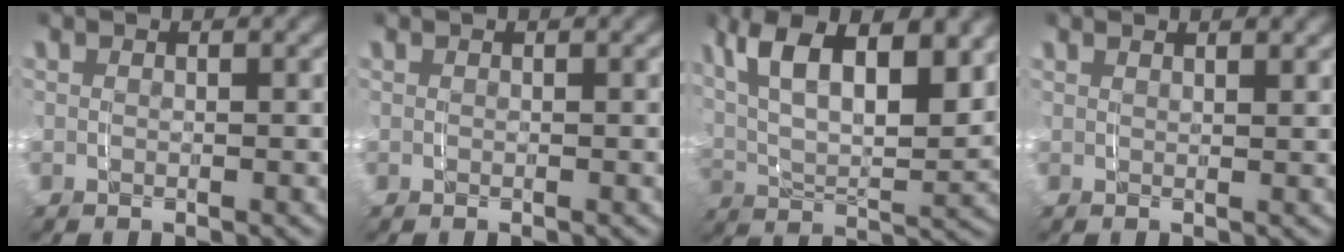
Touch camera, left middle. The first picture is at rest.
{"total": 0.0}
{"total": 9.5, "force": [3.6, 4.9, 7.3], "torque": [-0.139, 0.001, 0.059]}
{"total": 1.0, "force": [1.0, -0.3, 0.0], "torque": [-0.001, -0.001, 0.017]}